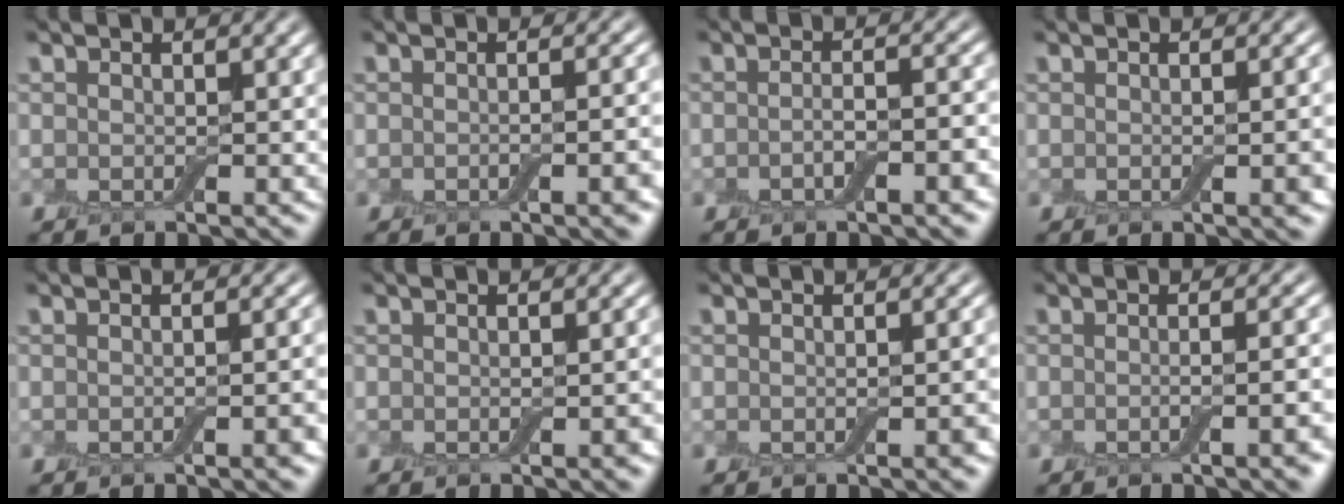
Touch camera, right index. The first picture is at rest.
{"total": 4.1, "force": [-1.0, 1.5, 3.7], "torque": [-0.026, 0.004, -0.011]}
{"total": 3.2, "force": [-1.0, 1.0, 2.9], "torque": [-0.036, 0.007, -0.018]}
{"total": 3.2, "force": [-0.4, 0.9, 3.0], "torque": [-0.028, 0.002, -0.004]}
{"total": 2.8, "force": [-0.6, 0.8, 2.6], "torque": [-0.025, 0.002, -0.006]}
{"total": 1.8, "force": [-0.3, 0.3, 1.7], "torque": [-0.020, -0.001, -0.002]}
{"total": 2.5, "force": [-0.3, 0.6, 2.4], "torque": [-0.025, 0.002, -0.002]}
{"total": 5.1, "force": [-0.9, 1.9, 4.6], "torque": [-0.030, 0.010, -0.016]}